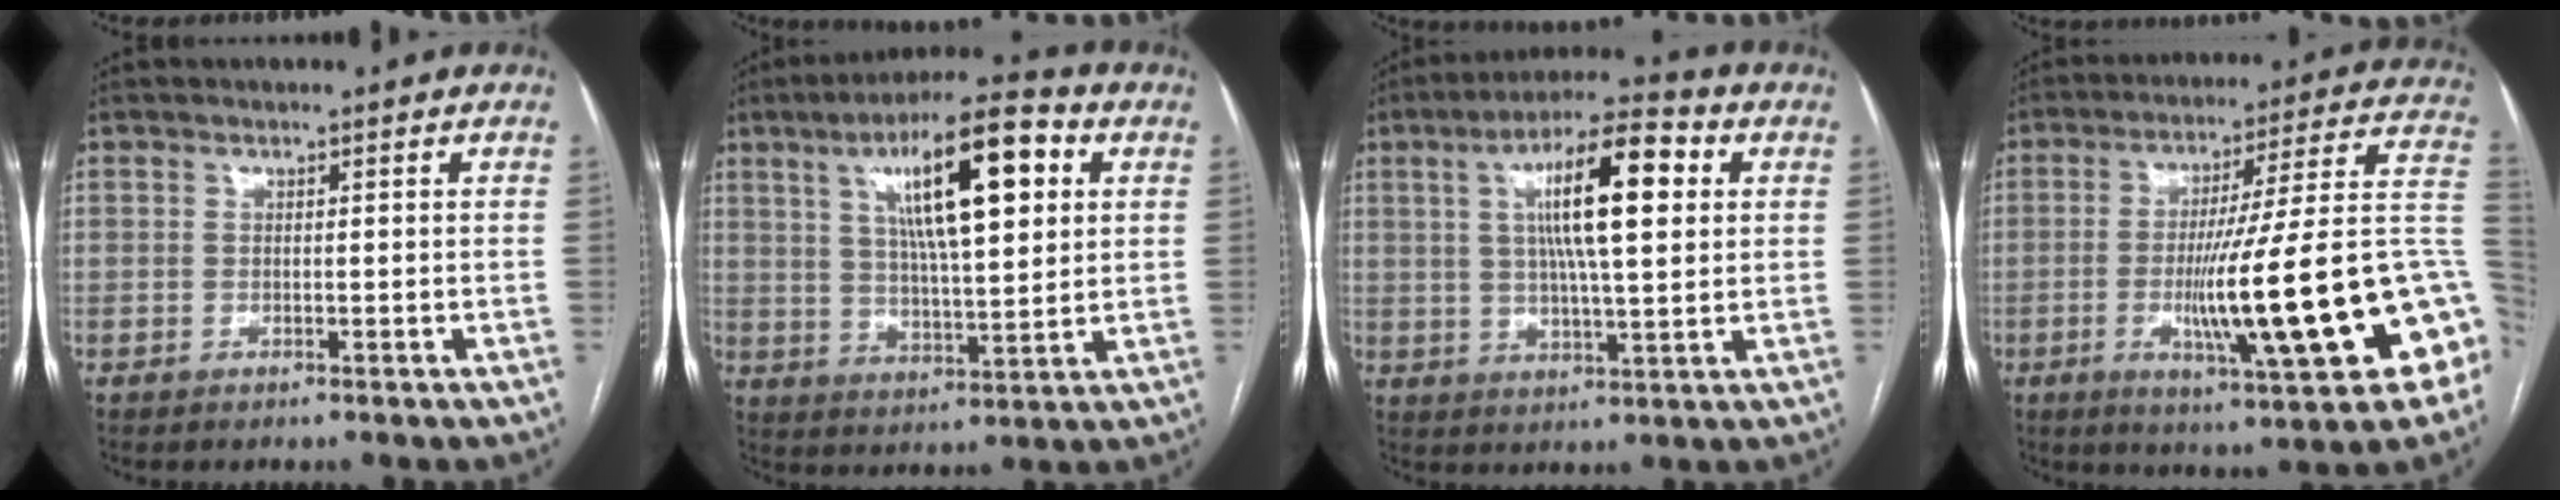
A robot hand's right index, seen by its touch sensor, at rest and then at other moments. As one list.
[{"total": 16.1, "force": [5.8, 3.4, 14.6], "torque": [-0.245, 0.020, 0.093]}, {"total": 14.0, "force": [3.8, 2.5, 13.2], "torque": [-0.228, 0.023, 0.059]}, {"total": 24.0, "force": [-6.3, 1.1, 23.2], "torque": [-0.298, 0.003, -0.094]}]